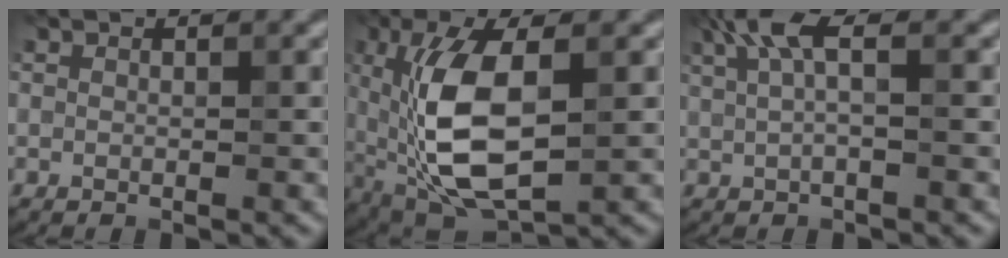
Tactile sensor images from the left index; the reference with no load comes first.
{"total": 11.0, "force": [0.1, 5.2, 9.7], "torque": [-0.204, -0.013, 0.011]}
{"total": 3.6, "force": [1.3, 0.8, 3.3], "torque": [-0.063, 0.005, 0.021]}